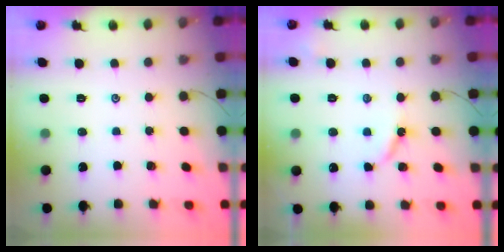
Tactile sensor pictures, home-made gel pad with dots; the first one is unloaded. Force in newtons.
{"total": 5.5, "press": 5.5, "slide": 0.3}